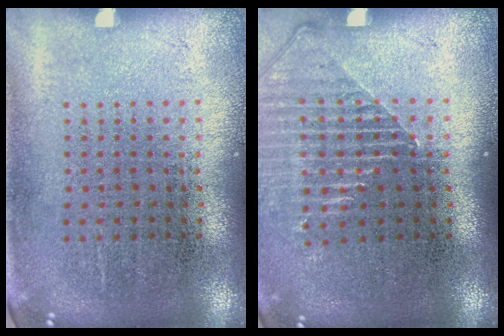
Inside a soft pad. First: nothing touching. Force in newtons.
{"total": 1.4, "press": 1.3, "slide": 0.5}